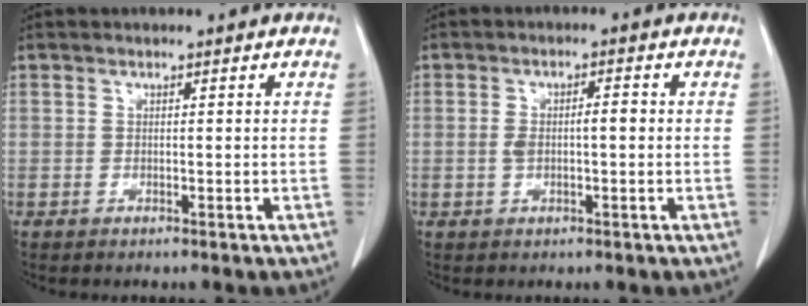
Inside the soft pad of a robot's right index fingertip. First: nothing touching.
{"total": 3.7, "force": [-0.1, 1.3, 3.4], "torque": [-0.072, 0.013, 0.001]}